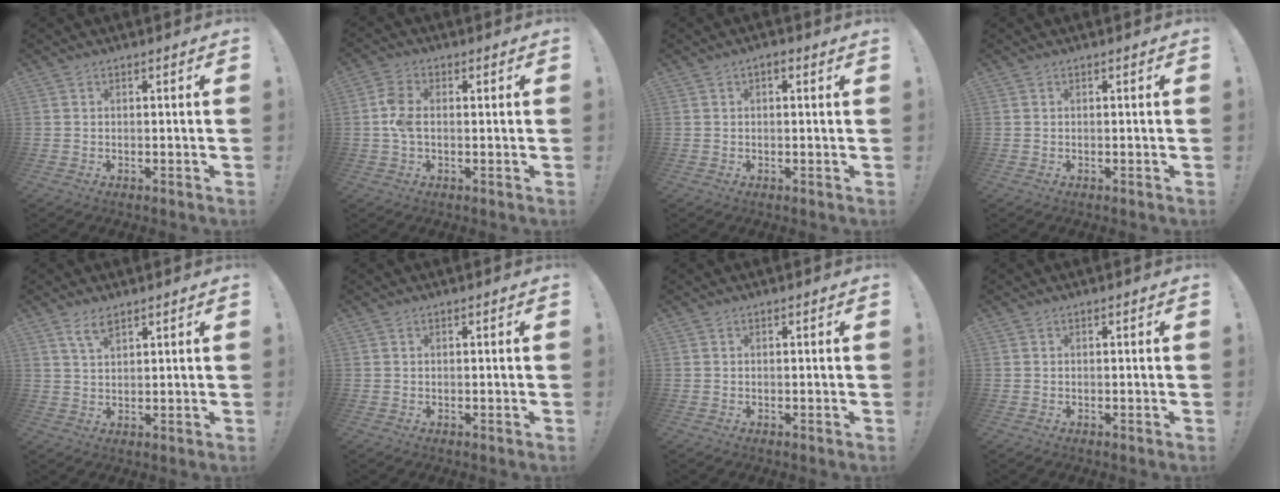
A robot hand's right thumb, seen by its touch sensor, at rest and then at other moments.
{"total": 6.4, "force": [0.0, 3.8, 5.2], "torque": [-0.111, 0.008, -0.001]}
{"total": 1.1, "force": [0.2, 0.3, 1.0], "torque": [-0.020, 0.002, 0.003]}
{"total": 0.0}
{"total": 4.4, "force": [2.9, 1.7, 2.8], "torque": [-0.054, -0.012, 0.053]}
{"total": 0.0}
{"total": 0.0}
{"total": 0.0}